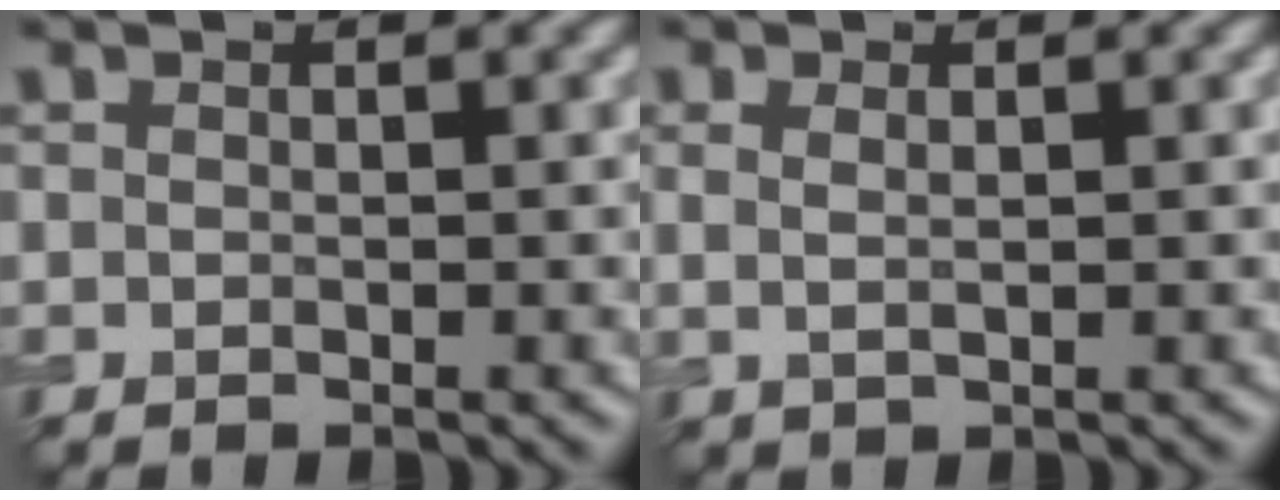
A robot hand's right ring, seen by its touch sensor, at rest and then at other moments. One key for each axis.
{"total": 1.1, "fx": 0.4, "fy": 0.4, "fz": 1.0, "tx": -0.021, "ty": 0.000, "tz": 0.009}